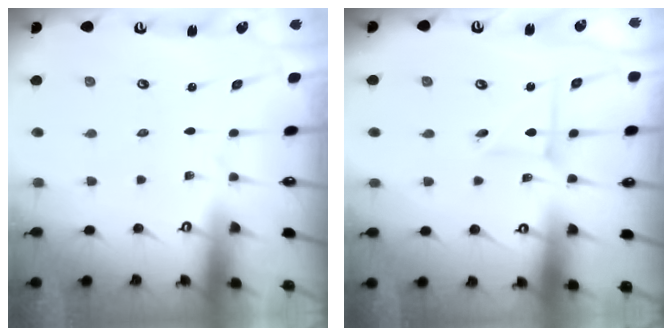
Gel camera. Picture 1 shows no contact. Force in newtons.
{"total": 5.3, "press": 5.3, "slide": 0.5}